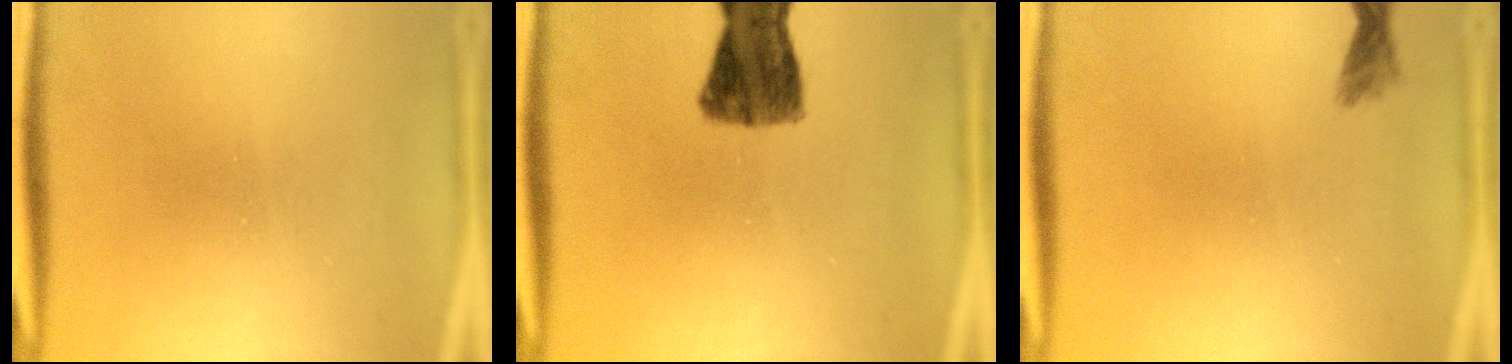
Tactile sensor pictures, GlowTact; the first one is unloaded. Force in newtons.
{"total": 8.4}
{"total": 1.6}